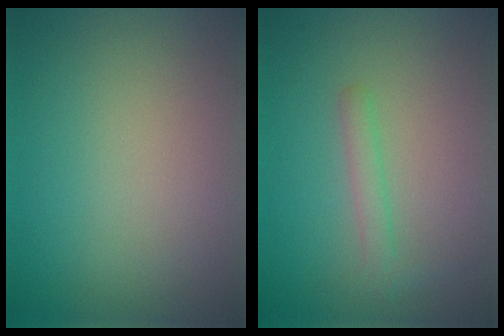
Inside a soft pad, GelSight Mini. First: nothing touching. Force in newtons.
{"total": 1.6, "press": 1.6, "slide": 0.1}